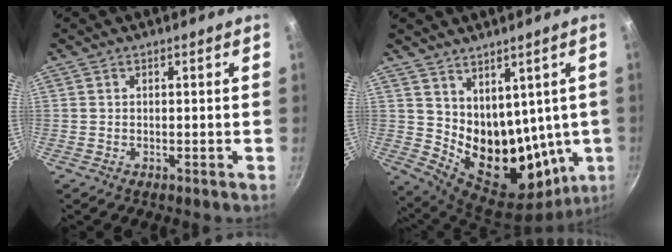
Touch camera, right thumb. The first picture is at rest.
{"total": 16.3, "force": [5.3, 10.9, 10.9], "torque": [-0.137, -0.051, 0.121]}